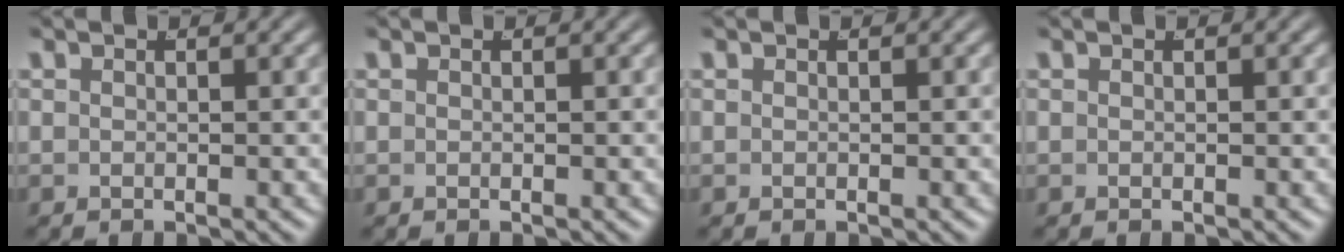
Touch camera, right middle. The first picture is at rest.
{"total": 0.0}
{"total": 0.0}
{"total": 0.0}